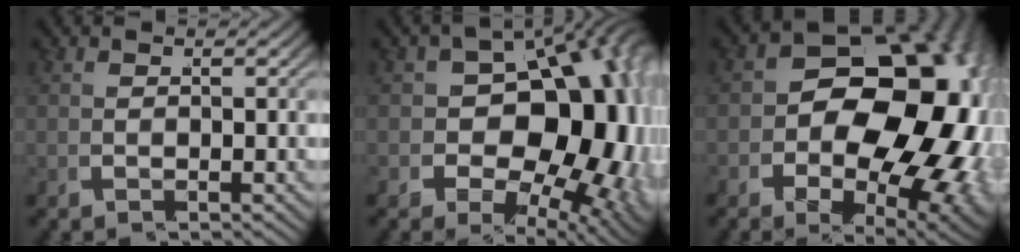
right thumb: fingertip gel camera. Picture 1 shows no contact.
{"total": 18.5, "force": [-0.5, 12.9, 13.2], "torque": [-0.212, -0.046, 0.012]}
{"total": 21.7, "force": [-0.1, 14.3, 16.4], "torque": [-0.233, -0.046, 0.017]}